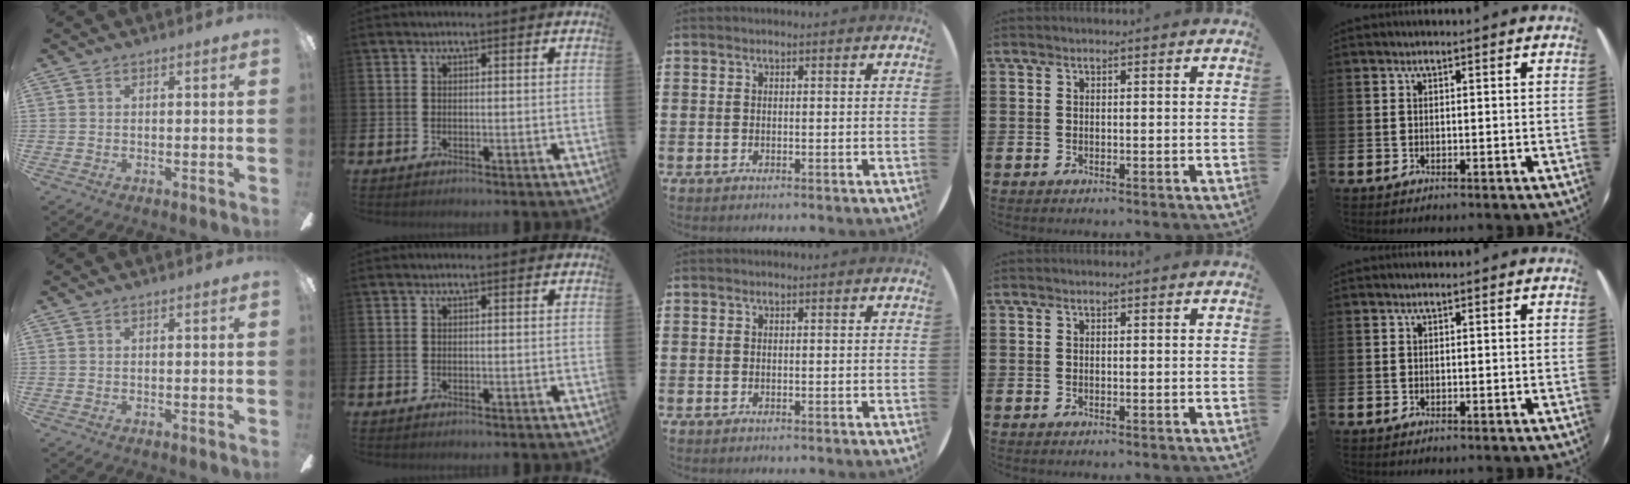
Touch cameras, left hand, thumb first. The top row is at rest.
{}